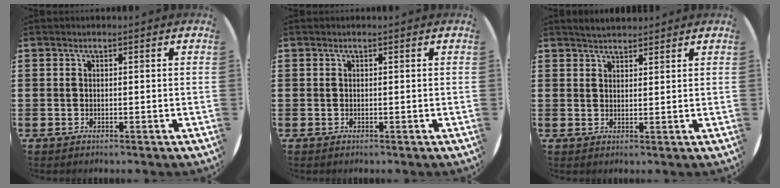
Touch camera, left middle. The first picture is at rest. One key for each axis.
{"total": 0.0}
{"total": 2.3, "fx": 2.2, "fy": 0.5, "fz": 0.2, "tx": -0.006, "ty": 0.001, "tz": 0.042}